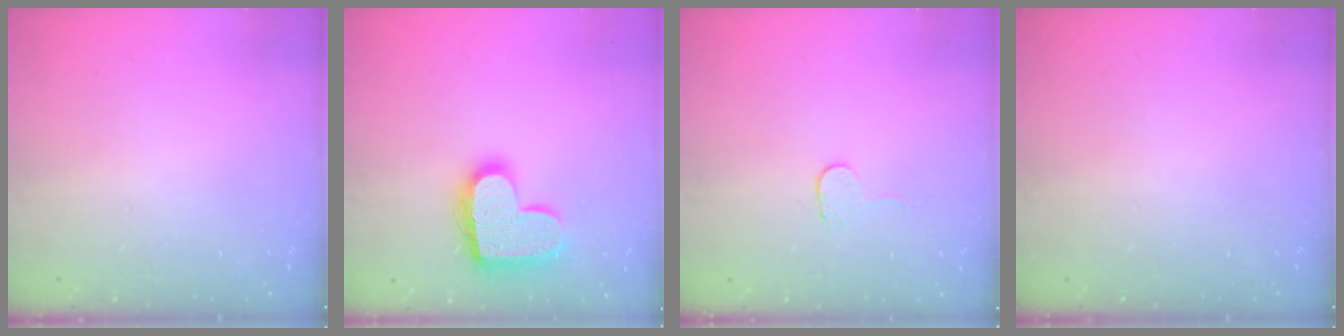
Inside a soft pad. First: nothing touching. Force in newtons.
{"total": 17.2, "press": 17.2, "slide": 0.9}
{"total": 2.9, "press": 2.9, "slide": 0.3}
{"total": 0.0}